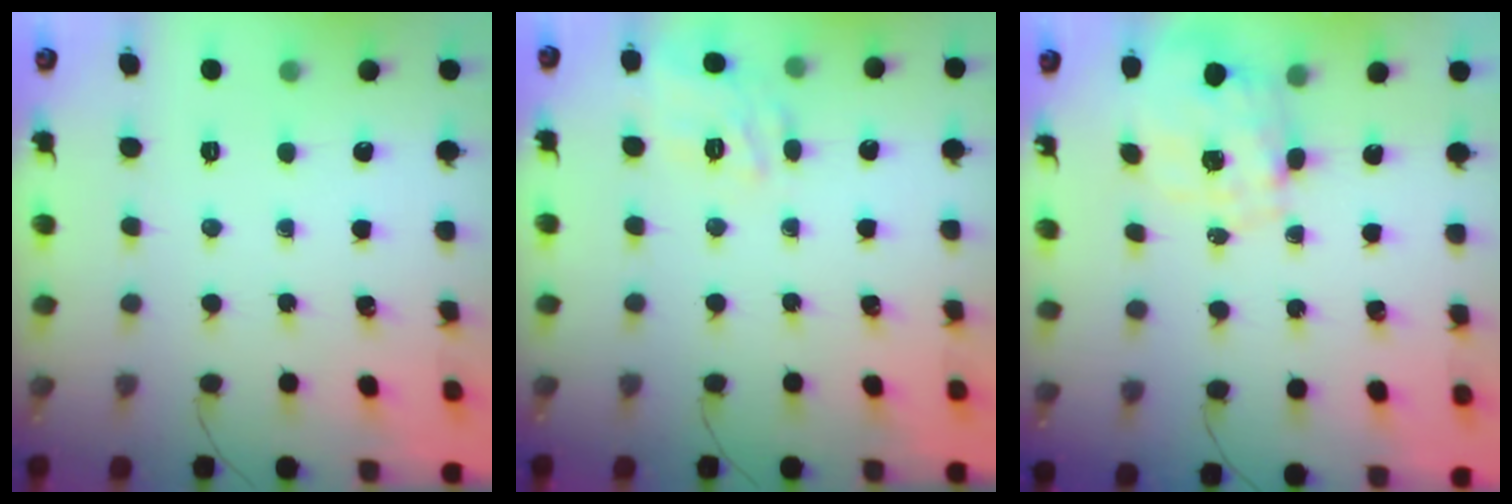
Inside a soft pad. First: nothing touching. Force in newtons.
{"total": 8.5, "press": 8.5, "slide": 1.0}
{"total": 1.9, "press": 1.5, "slide": 1.1}